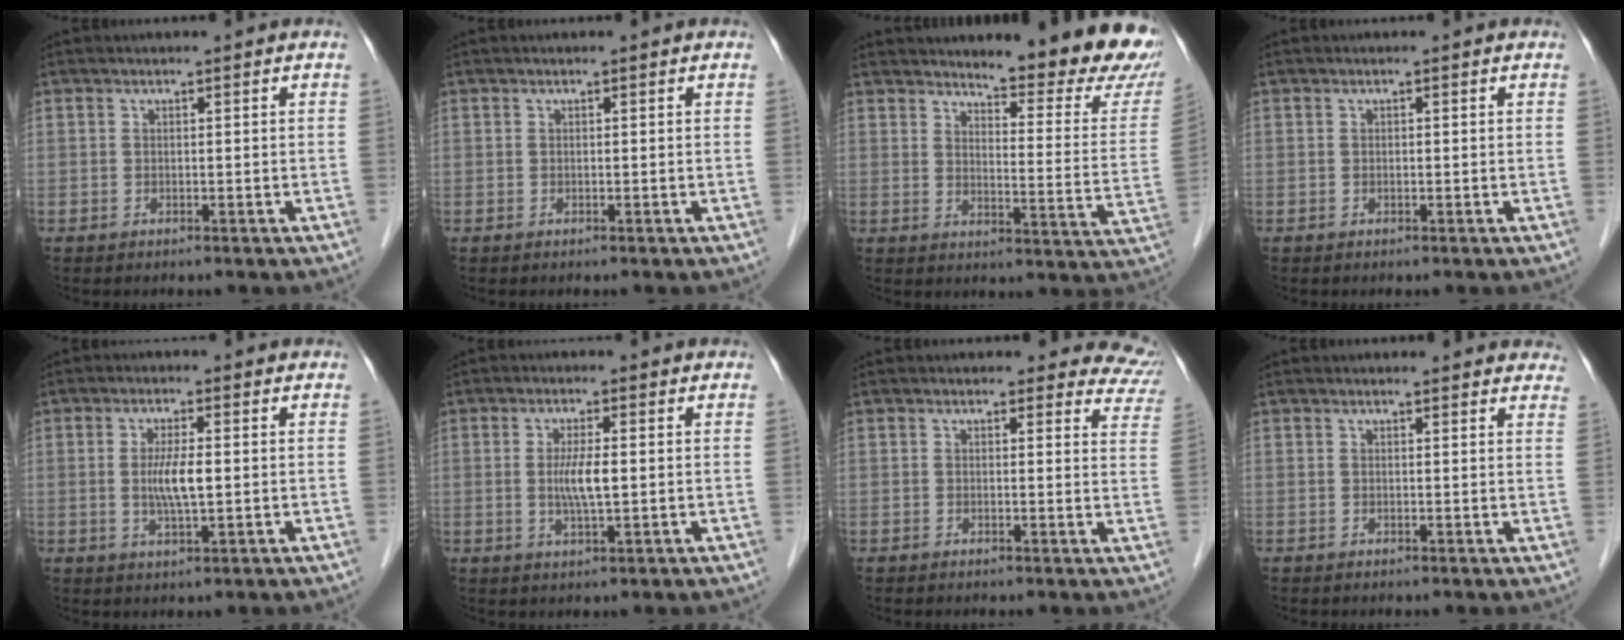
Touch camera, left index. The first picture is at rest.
{"total": 0.0}
{"total": 15.7, "force": [14.5, 1.3, 6.0], "torque": [-0.070, -0.090, 0.161]}
{"total": 0.0}
{"total": 4.7, "force": [0.1, 0.7, 4.6], "torque": [-0.093, -0.004, 0.001]}
{"total": 4.3, "force": [0.1, 0.6, 4.2], "torque": [-0.085, -0.005, 0.001]}
{"total": 8.0, "force": [7.3, 3.3, 0.0], "torque": [0.056, -0.023, 0.031]}
{"total": 7.3, "force": [6.9, 2.0, 1.6], "torque": [0.008, 0.000, 0.051]}